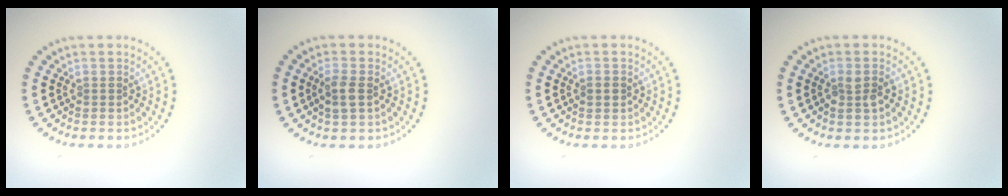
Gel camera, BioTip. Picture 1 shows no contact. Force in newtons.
{"total": 1.9, "press": 1.8, "slide": 0.4}
{"total": 1.2, "press": 1.2, "slide": 0.0}
{"total": 1.4, "press": 1.4, "slide": 0.4}